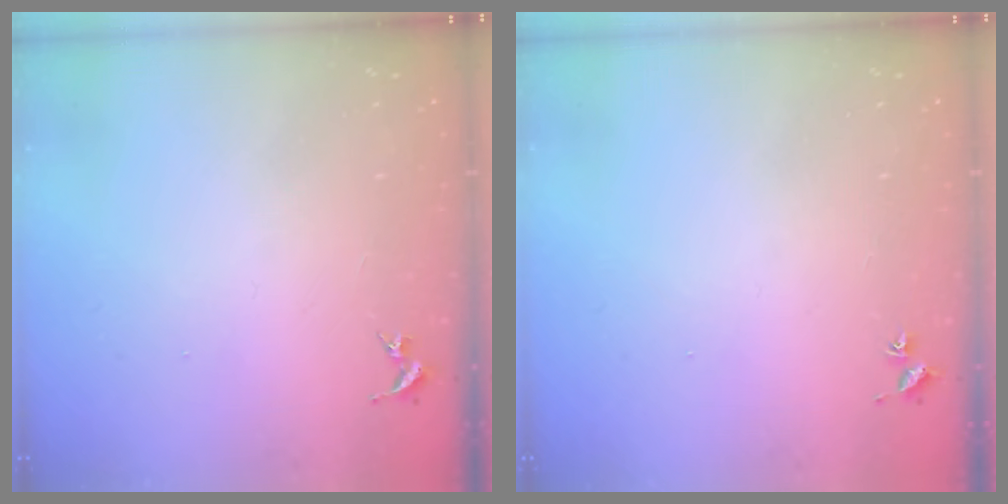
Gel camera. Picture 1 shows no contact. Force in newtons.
{"total": 1.8, "press": 1.8, "slide": 0.2}